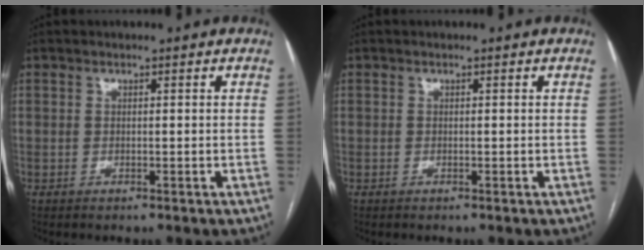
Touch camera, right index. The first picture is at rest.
{"total": 0.0}